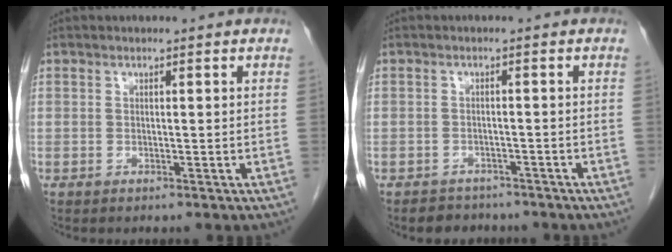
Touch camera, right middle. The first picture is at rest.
{"total": 3.8, "force": [-3.2, 2.0, 0.2], "torque": [-0.008, 0.005, -0.044]}